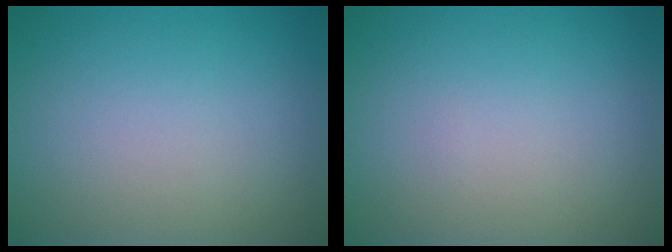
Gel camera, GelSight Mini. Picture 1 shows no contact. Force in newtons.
{"total": 0.0}